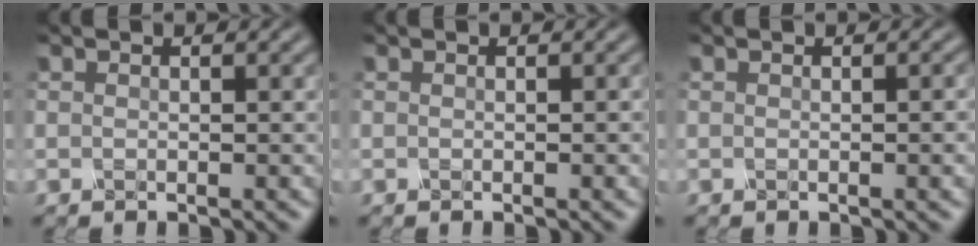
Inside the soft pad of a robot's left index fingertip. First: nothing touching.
{"total": 0.7, "force": [-0.1, 0.3, 0.6], "torque": [-0.003, 0.001, -0.004]}
{"total": 2.1, "force": [-0.1, 0.7, 2.0], "torque": [-0.016, 0.005, -0.006]}